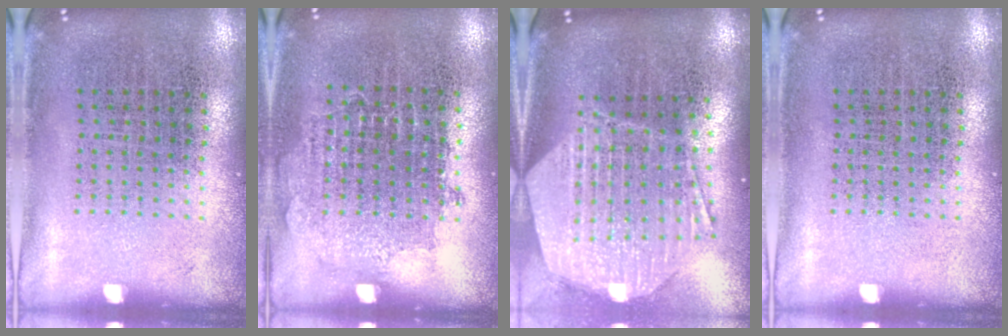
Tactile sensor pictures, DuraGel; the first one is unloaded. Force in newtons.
{"total": 0.7, "press": 0.7, "slide": 0.3}
{"total": 3.0, "press": 2.4, "slide": 1.8}
{"total": 0.0}